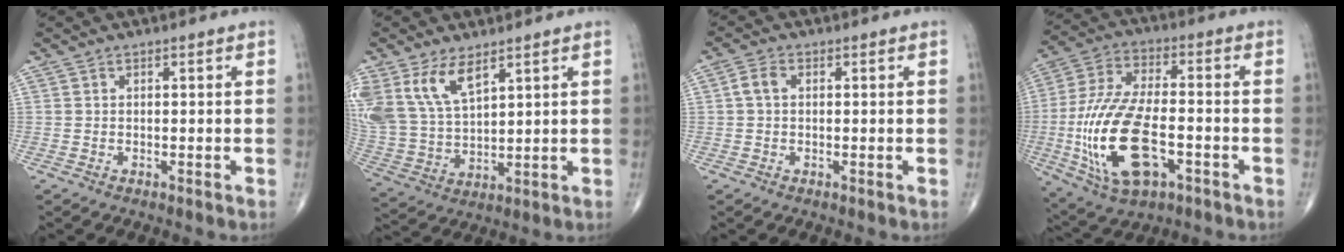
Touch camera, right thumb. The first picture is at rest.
{"total": 12.7, "force": [7.2, 6.2, 8.4], "torque": [-0.167, -0.022, 0.157]}
{"total": 2.6, "force": [0.3, 1.7, 1.9], "torque": [-0.040, 0.007, 0.003]}
{"total": 20.0, "force": [-5.1, 9.4, 16.9], "torque": [-0.353, 0.017, -0.083]}